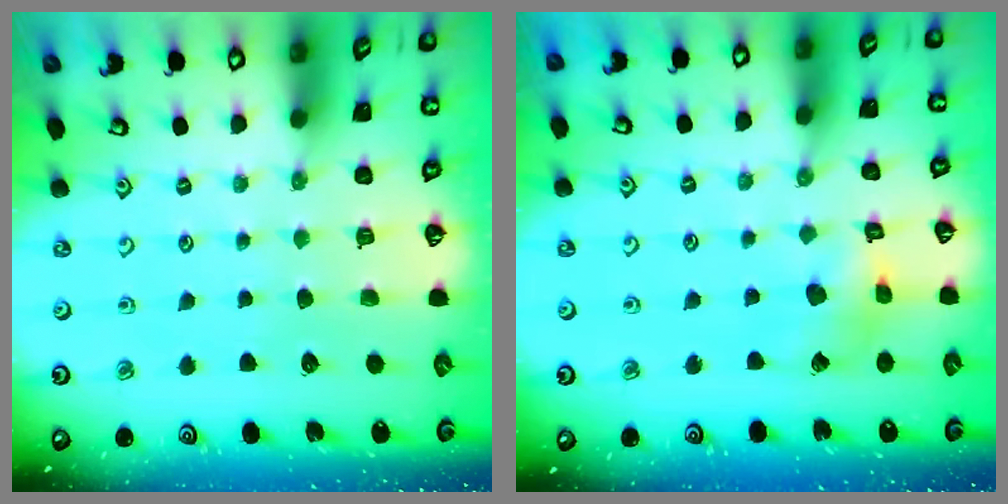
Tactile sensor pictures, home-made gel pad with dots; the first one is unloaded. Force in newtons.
{"total": 7.7, "press": 7.6, "slide": 0.9}